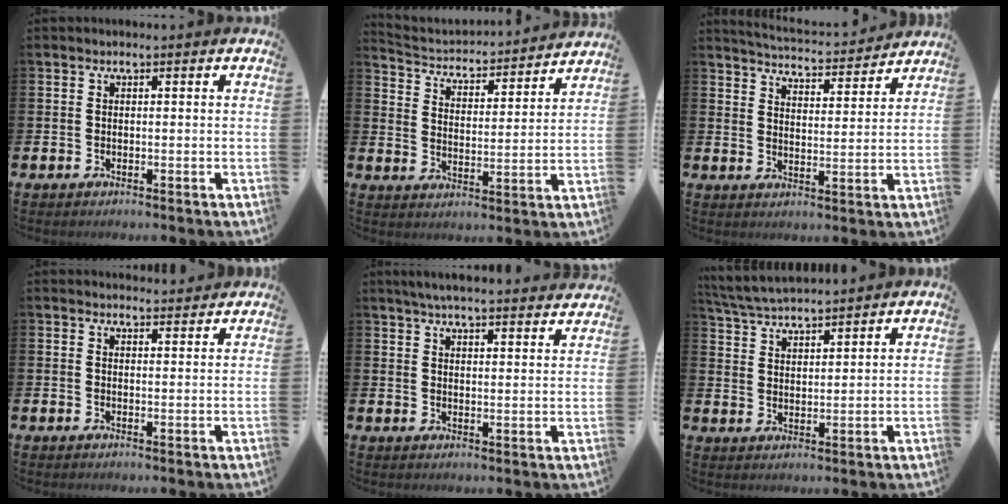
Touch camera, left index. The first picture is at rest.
{"total": 3.6, "force": [3.4, 1.0, 0.3], "torque": [-0.034, -0.039, 0.050]}
{"total": 4.9, "force": [4.9, 0.3, 0.4], "torque": [-0.023, -0.040, 0.083]}
{"total": 2.1, "force": [2.1, 0.3, -0.1], "torque": [0.008, -0.013, 0.036]}
{"total": 4.8, "force": [4.6, 0.1, 1.1], "torque": [-0.034, -0.023, 0.083]}
{"total": 5.0, "force": [4.9, 0.3, 0.9], "torque": [-0.037, -0.025, 0.088]}